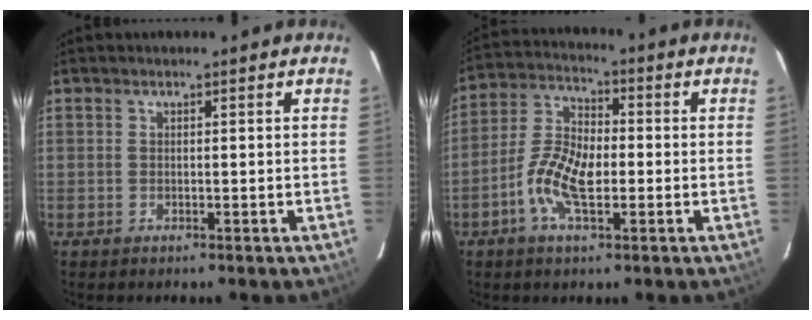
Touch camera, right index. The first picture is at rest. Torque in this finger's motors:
{"motor_torque": [0.53, -0.44, 0.28, 0.12]}